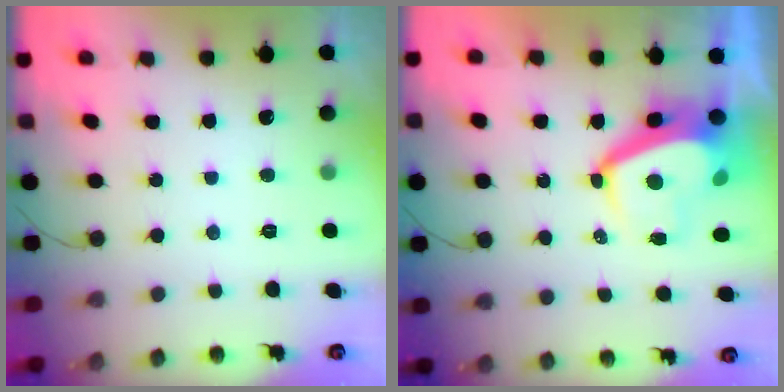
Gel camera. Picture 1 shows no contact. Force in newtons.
{"total": 6.4, "press": 6.4, "slide": 0.6}